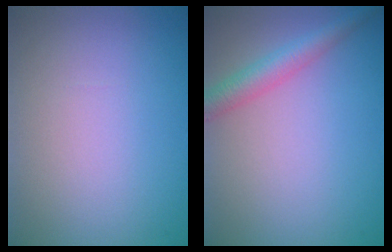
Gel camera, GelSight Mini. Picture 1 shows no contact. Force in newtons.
{"total": 2.9, "press": 2.9, "slide": 0.0}